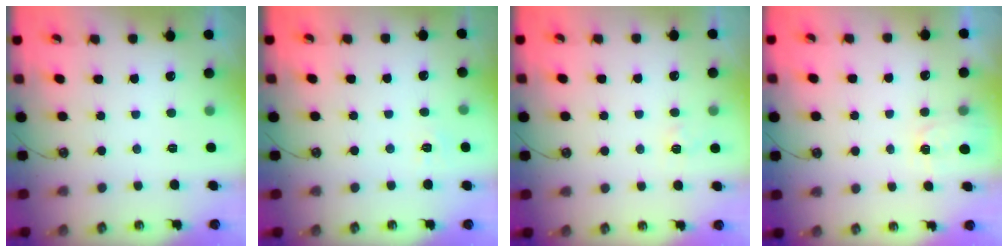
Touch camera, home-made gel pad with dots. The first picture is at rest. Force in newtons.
{"total": 5.0, "press": 5.0, "slide": 0.6}
{"total": 4.6, "press": 4.6, "slide": 0.4}
{"total": 2.0, "press": 2.0, "slide": 0.3}